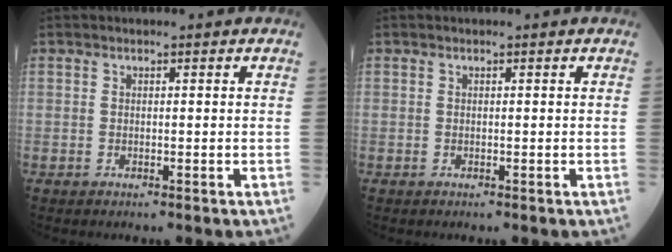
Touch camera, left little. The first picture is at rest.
{"total": 0.0}